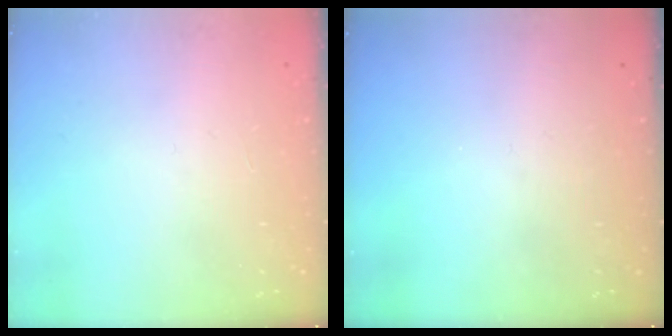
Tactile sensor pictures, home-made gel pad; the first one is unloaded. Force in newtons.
{"total": 0.0}